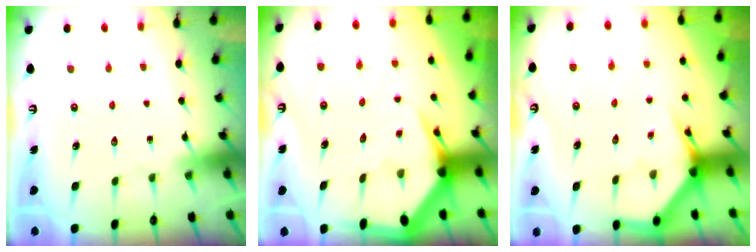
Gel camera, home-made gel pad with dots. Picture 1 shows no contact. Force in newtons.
{"total": 5.3, "press": 5.3, "slide": 0.7}
{"total": 3.8, "press": 3.8, "slide": 0.2}